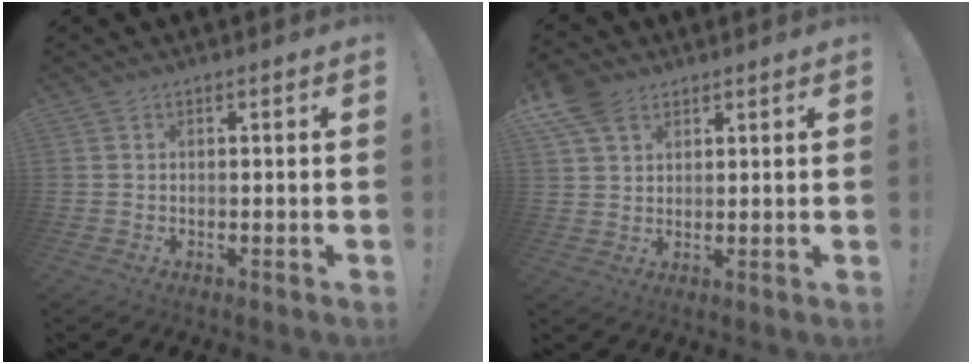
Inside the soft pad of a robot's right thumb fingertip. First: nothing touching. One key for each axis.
{"total": 7.8, "fx": 4.7, "fy": 5.1, "fz": 3.6, "tx": -0.061, "ty": -0.016, "tz": 0.093}